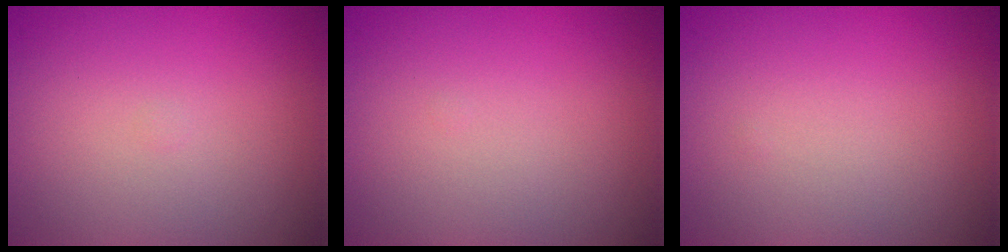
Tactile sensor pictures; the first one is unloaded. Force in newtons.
{"total": 0.0}
{"total": 0.0}